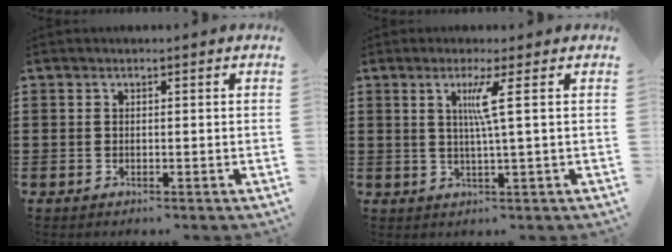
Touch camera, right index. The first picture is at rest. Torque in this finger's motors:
{"motor_torque": [0.43, -0.10, 0.18, 0.04]}